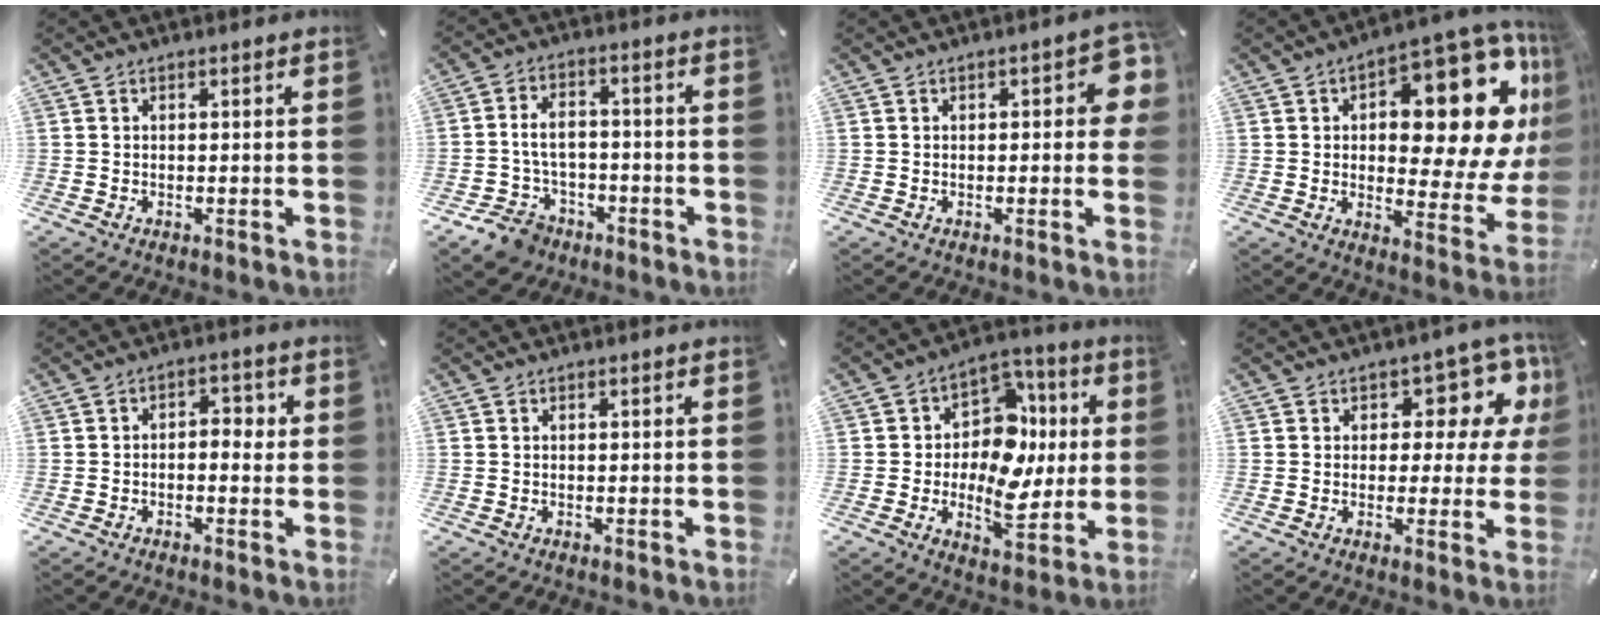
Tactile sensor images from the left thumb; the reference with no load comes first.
{"total": 9.0, "force": [-3.0, 7.0, 4.8], "torque": [-0.094, 0.029, -0.052]}
{"total": 6.1, "force": [0.6, 2.6, 5.5], "torque": [-0.060, -0.001, 0.004]}
{"total": 21.5, "force": [8.8, 10.4, 16.6], "torque": [-0.179, -0.089, 0.142]}
{"total": 3.8, "force": [-1.1, 2.3, 2.8], "torque": [-0.037, 0.010, -0.028]}
{"total": 0.0}
{"total": 14.9, "force": [-0.8, 11.7, 9.1], "torque": [-0.126, -0.001, -0.008]}
{"total": 9.4, "force": [4.2, 5.8, 6.2], "torque": [-0.069, -0.036, 0.069]}